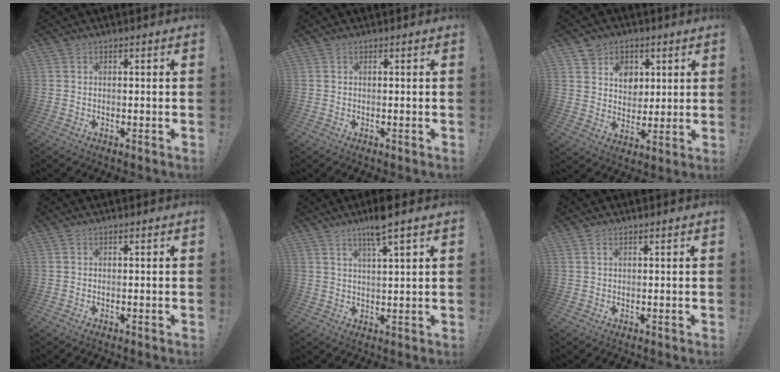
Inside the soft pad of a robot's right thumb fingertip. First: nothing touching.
{"total": 0.0}
{"total": 9.7, "force": [4.7, 8.1, 2.6], "torque": [-0.036, -0.033, 0.095]}
{"total": 0.0}
{"total": 7.8, "force": [5.3, 0.6, 5.7], "torque": [-0.080, -0.028, 0.082]}
{"total": 0.9, "force": [0.6, 0.3, 0.6], "torque": [-0.005, -0.003, 0.009]}